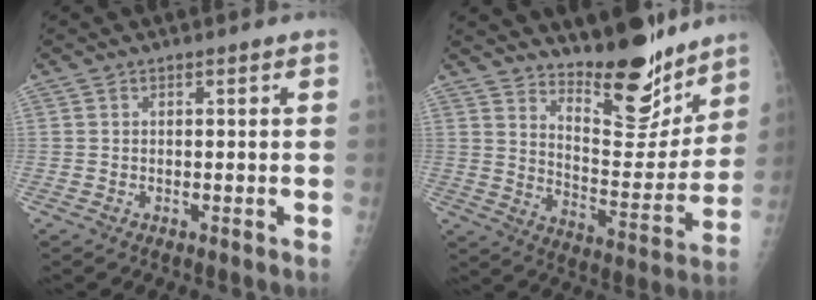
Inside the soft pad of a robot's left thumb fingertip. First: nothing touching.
{"total": 16.4, "force": [13.8, 4.9, 7.4], "torque": [-0.061, -0.120, 0.223]}